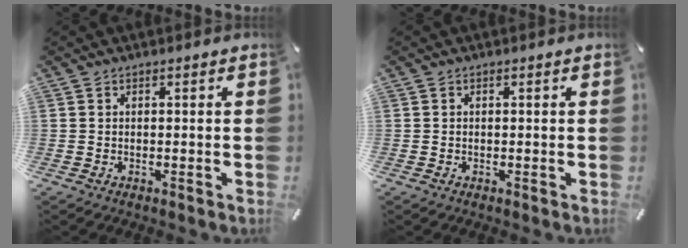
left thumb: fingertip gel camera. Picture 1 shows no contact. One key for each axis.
{"total": 0.0}